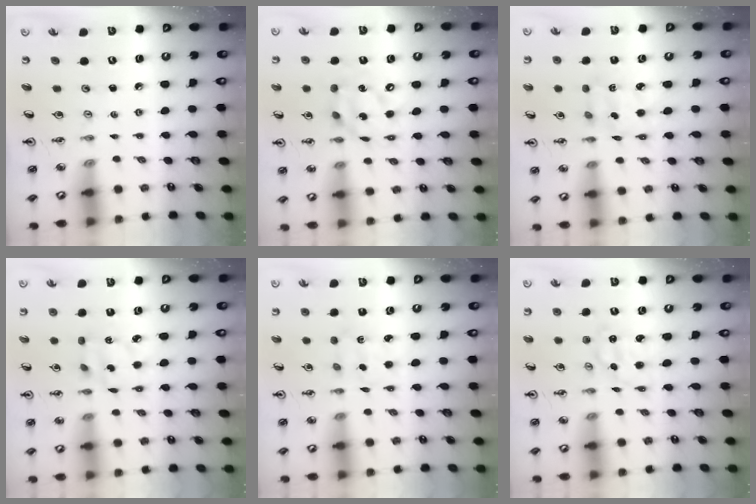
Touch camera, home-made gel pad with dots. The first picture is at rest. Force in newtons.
{"total": 13.0, "press": 13.0, "slide": 1.2}
{"total": 2.4, "press": 2.4, "slide": 0.2}
{"total": 4.6, "press": 4.6, "slide": 0.3}
{"total": 2.5, "press": 2.4, "slide": 0.6}
{"total": 1.2, "press": 1.2, "slide": 0.3}